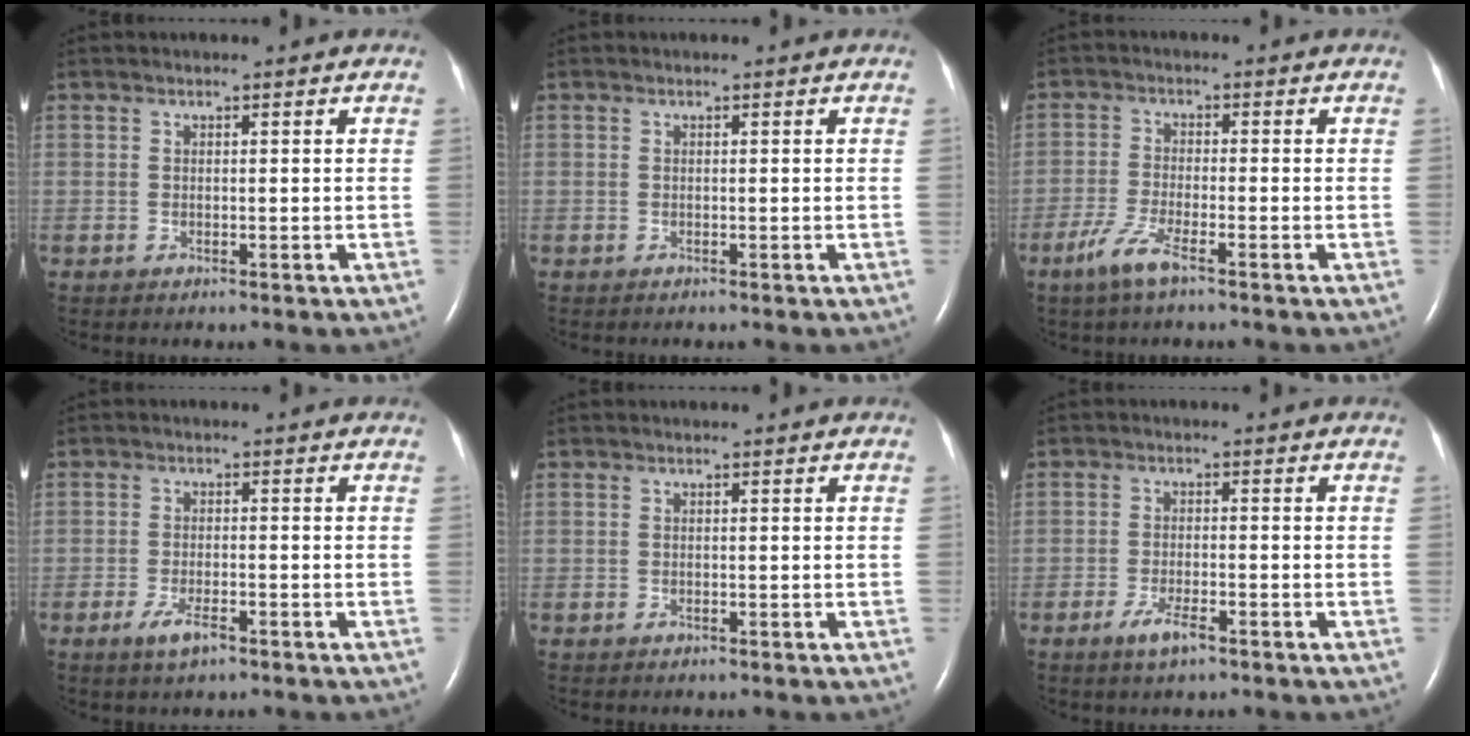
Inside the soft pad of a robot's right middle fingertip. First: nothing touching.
{"total": 0.0}
{"total": 4.7, "force": [-3.1, 0.5, 3.4], "torque": [-0.080, -0.008, -0.065]}
{"total": 3.3, "force": [-2.1, 0.9, 2.5], "torque": [-0.052, -0.002, -0.039]}
{"total": 0.0}
{"total": 3.5, "force": [-2.3, 0.8, 2.5], "torque": [-0.054, -0.003, -0.042]}